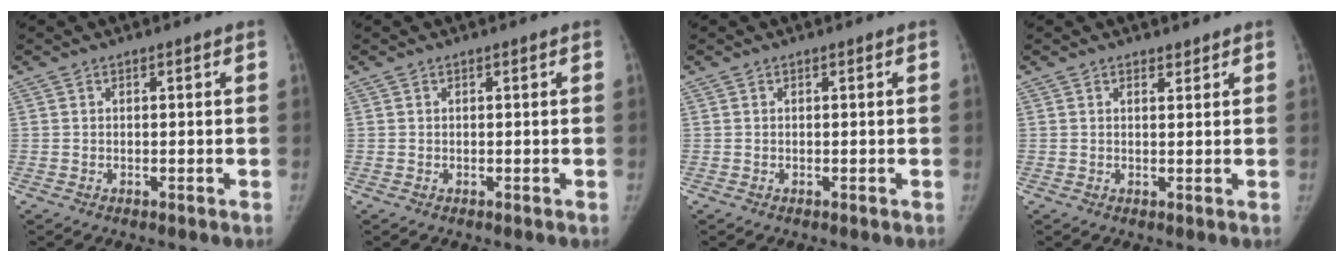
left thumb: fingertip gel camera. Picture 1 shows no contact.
{"total": 0.0}
{"total": 0.0}
{"total": 1.4, "force": [1.2, 0.7, 0.3], "torque": [0.004, -0.009, 0.017]}